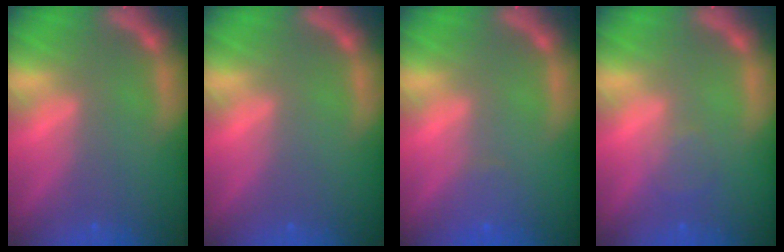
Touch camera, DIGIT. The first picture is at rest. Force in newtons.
{"total": 0.0}
{"total": 1.4}
{"total": 1.5}